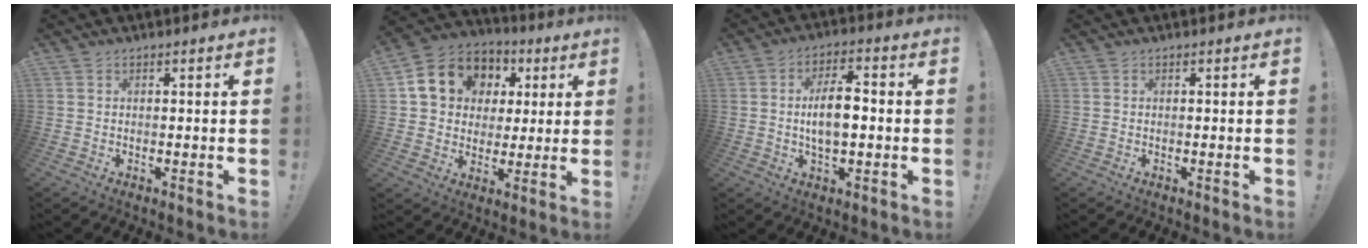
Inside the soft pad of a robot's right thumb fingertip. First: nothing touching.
{"total": 14.5, "force": [4.6, 12.2, 6.4], "torque": [-0.095, -0.009, 0.103]}
{"total": 9.1, "force": [-0.2, 4.1, 8.1], "torque": [-0.134, 0.004, -0.009]}
{"total": 0.0}